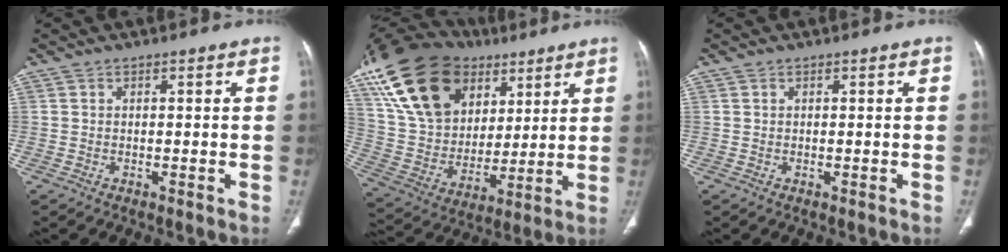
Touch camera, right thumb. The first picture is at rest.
{"total": 26.5, "force": [12.8, 17.8, 14.9], "torque": [-0.271, -0.001, 0.234]}
{"total": 0.0}